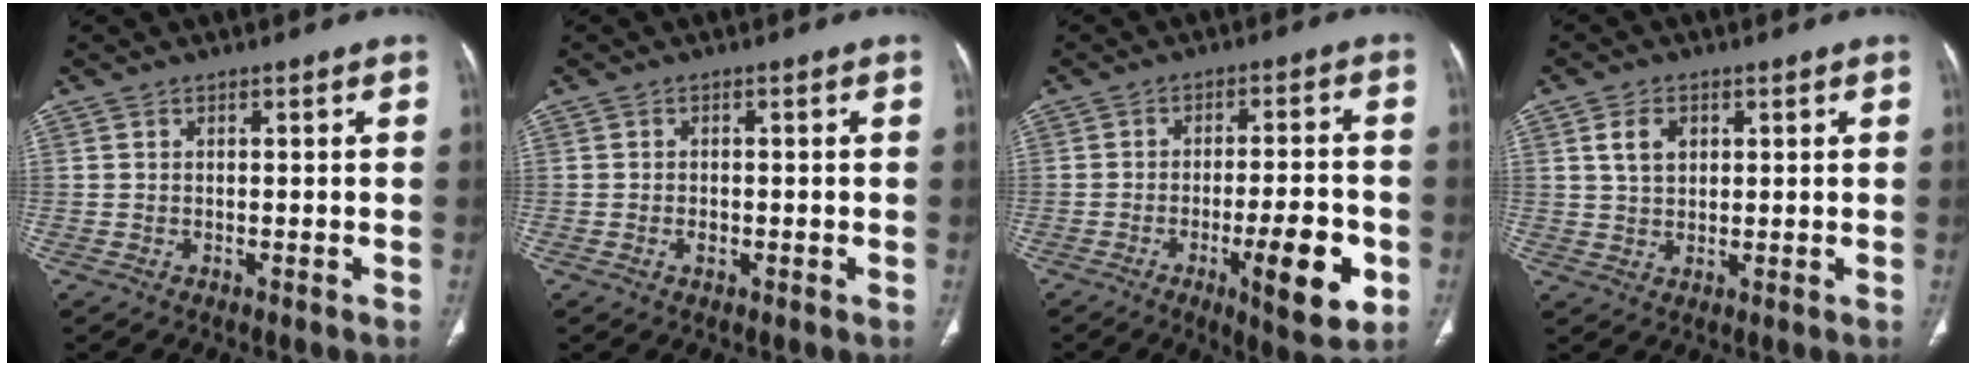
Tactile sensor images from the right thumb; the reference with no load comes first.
{"total": 1.3, "force": [-0.5, 0.8, 0.9], "torque": [-0.016, 0.003, -0.007]}
{"total": 12.8, "force": [-4.5, 3.2, 11.6], "torque": [-0.160, 0.009, -0.060]}
{"total": 4.5, "force": [1.5, 3.1, 2.8], "torque": [-0.042, -0.004, 0.029]}